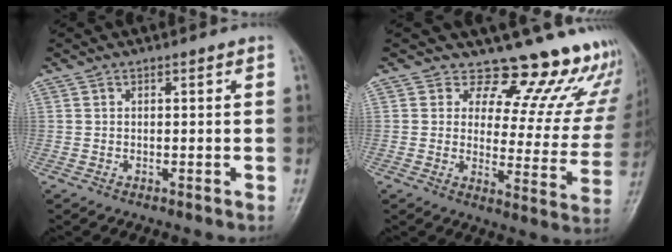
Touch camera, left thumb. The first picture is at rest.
{"total": 17.1, "force": [14.7, 6.6, 5.9], "torque": [-0.014, -0.121, 0.161]}